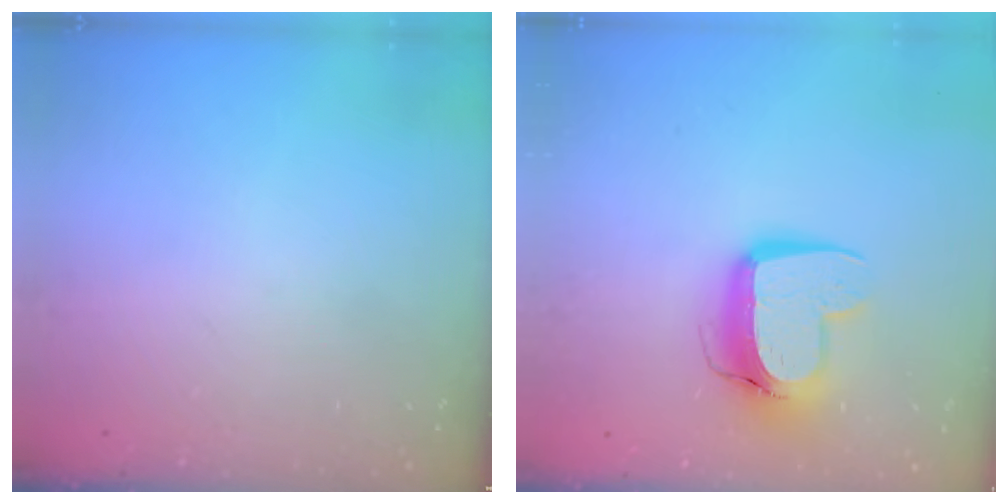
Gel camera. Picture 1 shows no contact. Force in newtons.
{"total": 12.9, "press": 12.9, "slide": 1.2}